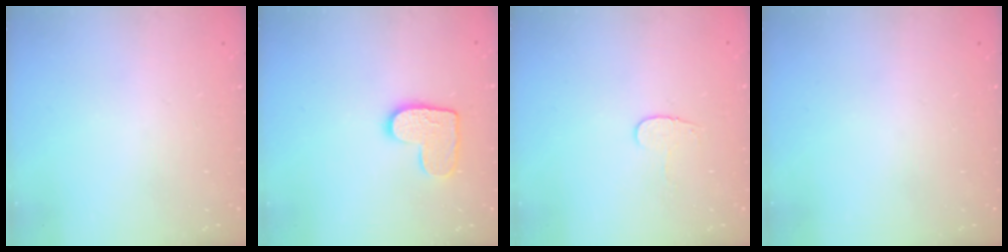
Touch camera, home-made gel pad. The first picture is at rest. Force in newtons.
{"total": 10.3, "press": 10.2, "slide": 0.6}
{"total": 4.4, "press": 4.4, "slide": 0.5}
{"total": 0.0}